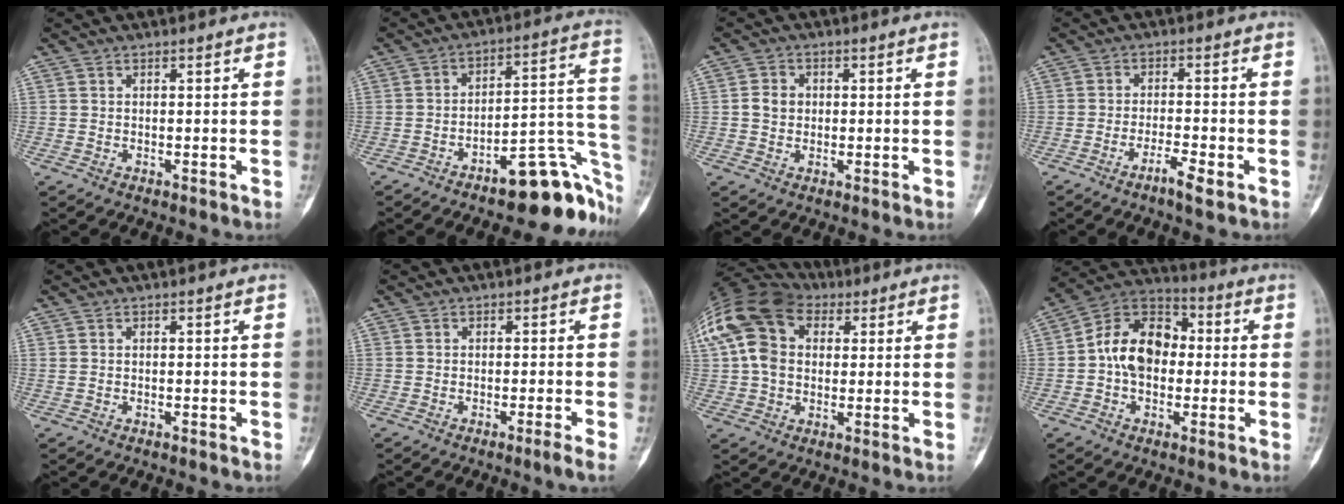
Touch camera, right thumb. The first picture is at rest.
{"total": 16.5, "force": [-10.2, 5.6, 11.8], "torque": [-0.068, 0.117, -0.140]}
{"total": 3.3, "force": [0.1, 2.9, 1.5], "torque": [-0.015, 0.006, -0.001]}
{"total": 3.9, "force": [-2.4, 0.4, 3.1], "torque": [-0.067, 0.014, -0.044]}
{"total": 0.0}
{"total": 2.0, "force": [-1.1, -0.7, 1.5], "torque": [-0.034, 0.001, -0.021]}
{"total": 16.6, "force": [5.1, 11.5, 10.8], "torque": [-0.216, 0.030, 0.086]}
{"total": 13.2, "force": [-0.2, 9.5, 9.1], "torque": [-0.125, 0.034, -0.018]}